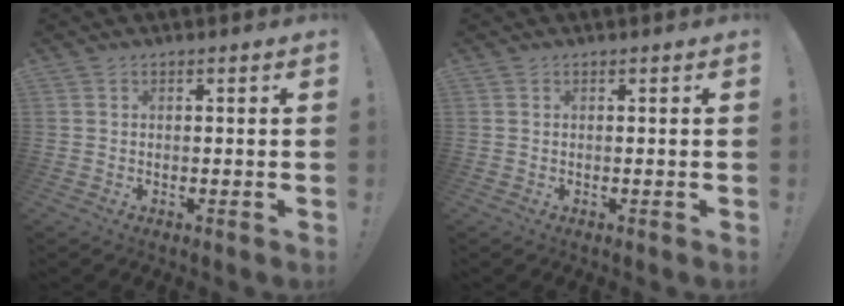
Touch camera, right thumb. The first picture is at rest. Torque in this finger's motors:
{"motor_torque": [0.00, 0.00, 0.06, 0.00, 0.00]}